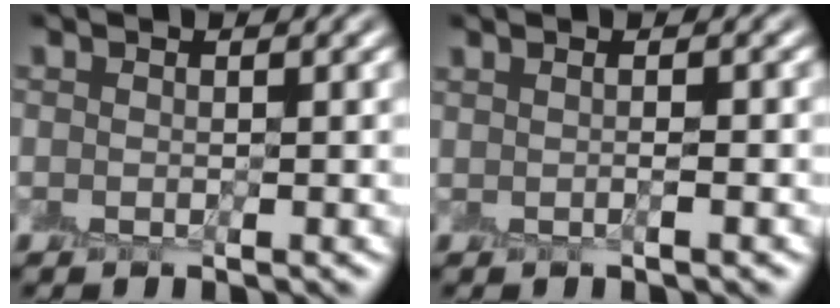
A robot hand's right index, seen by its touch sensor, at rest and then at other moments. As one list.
[{"total": 1.0, "force": [-0.2, 0.3, 1.0], "torque": [-0.018, -0.002, -0.007]}]